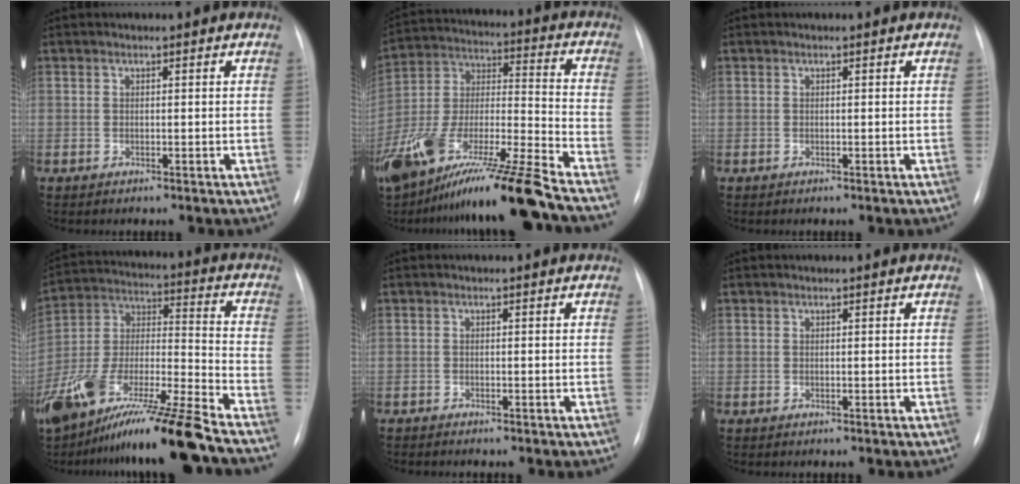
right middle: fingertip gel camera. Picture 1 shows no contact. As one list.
[{"total": 22.5, "force": [-17.5, -0.1, 14.2], "torque": [-0.268, -0.033, -0.317]}, {"total": 0.0}, {"total": 21.3, "force": [-16.6, 0.0, 13.4], "torque": [-0.261, -0.031, -0.302]}, {"total": 1.1, "force": [-1.0, 0.2, 0.4], "torque": [-0.011, -0.004, -0.014]}, {"total": 0.0}]